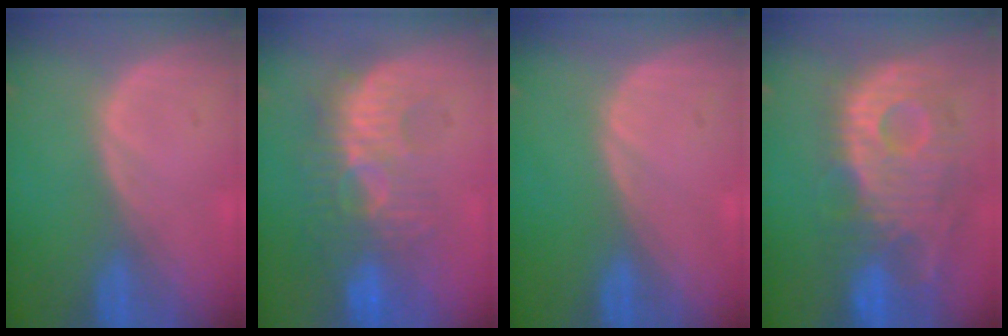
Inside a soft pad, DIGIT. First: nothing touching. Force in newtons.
{"total": 9.4, "press": 8.9, "slide": 2.9}
{"total": 0.0}
{"total": 12.0, "press": 10.7, "slide": 5.4}